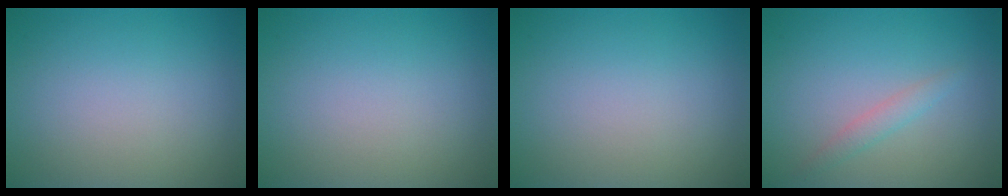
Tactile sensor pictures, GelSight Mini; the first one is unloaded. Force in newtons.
{"total": 0.0}
{"total": 0.0}
{"total": 2.0, "press": 2.0, "slide": 0.2}